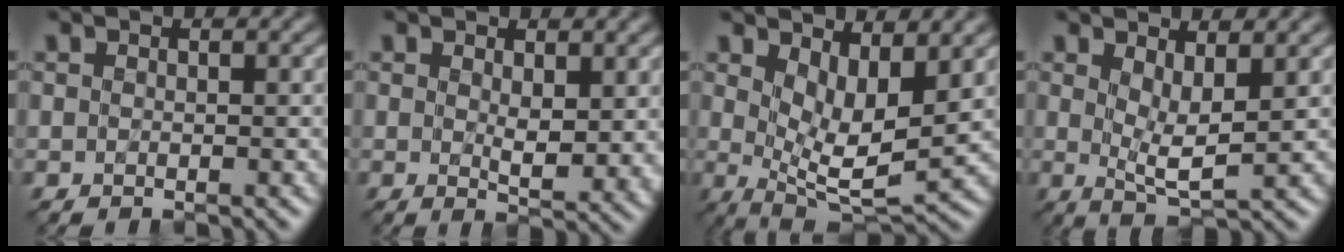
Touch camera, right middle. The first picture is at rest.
{"total": 2.8, "force": [0.7, 1.2, 2.4], "torque": [-0.043, -0.010, 0.016]}
{"total": 5.2, "force": [1.9, 2.0, 4.4], "torque": [-0.084, -0.021, 0.035]}
{"total": 2.7, "force": [0.9, 0.7, 2.5], "torque": [-0.052, -0.010, 0.018]}